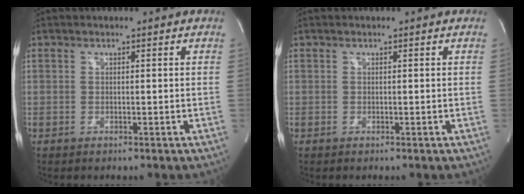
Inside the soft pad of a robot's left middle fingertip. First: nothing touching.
{"total": 0.0}